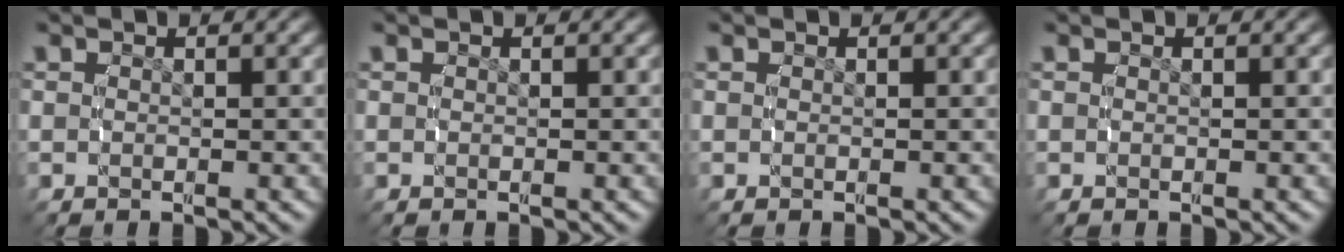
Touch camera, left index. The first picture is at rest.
{"total": 0.0}
{"total": 0.0}
{"total": 0.0}